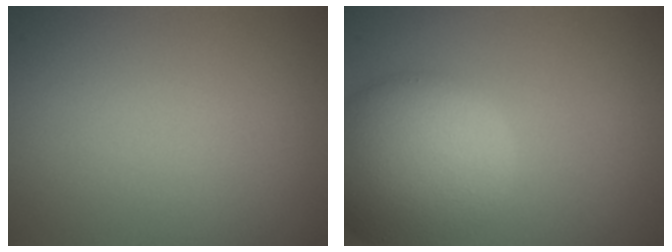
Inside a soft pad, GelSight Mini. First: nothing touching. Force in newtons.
{"total": 9.9, "press": 9.9, "slide": 0.4}